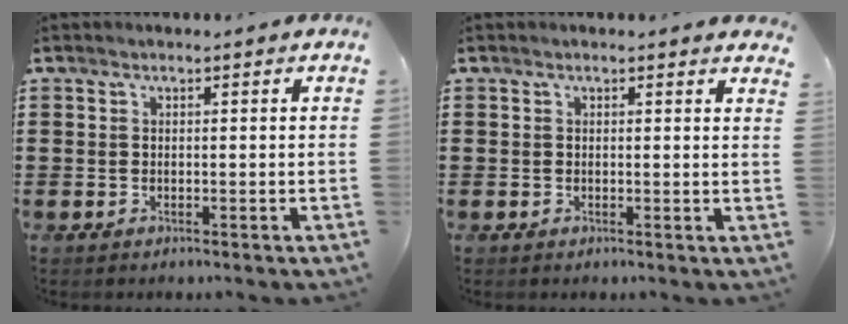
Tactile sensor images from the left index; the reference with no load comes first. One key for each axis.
{"total": 0.7, "fx": 0.6, "fy": 0.3, "fz": 0.1, "tx": -0.005, "ty": 0.002, "tz": 0.011}